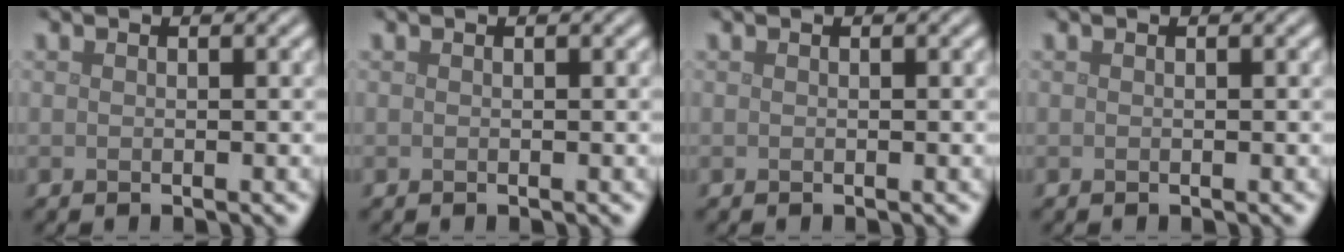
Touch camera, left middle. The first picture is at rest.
{"total": 0.0}
{"total": 0.0}
{"total": 0.0}